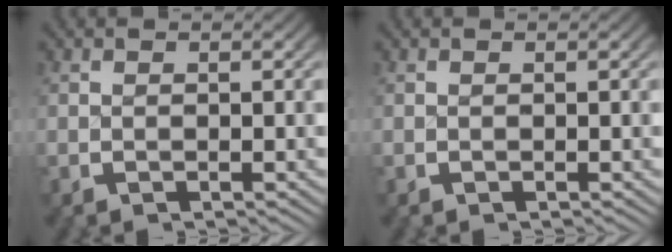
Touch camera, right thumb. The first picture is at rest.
{"total": 0.0}